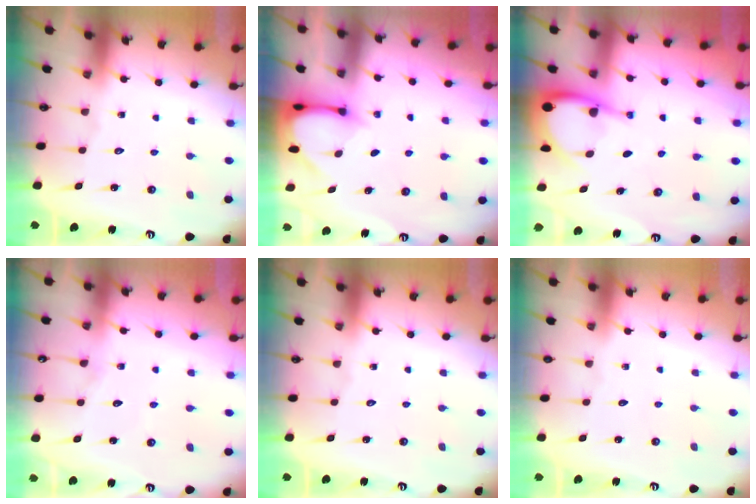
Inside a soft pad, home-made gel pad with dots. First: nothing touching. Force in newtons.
{"total": 3.0, "press": 2.9, "slide": 0.4}
{"total": 4.8, "press": 4.8, "slide": 0.7}
{"total": 5.8, "press": 5.8, "slide": 0.6}
{"total": 0.0}
{"total": 0.0}